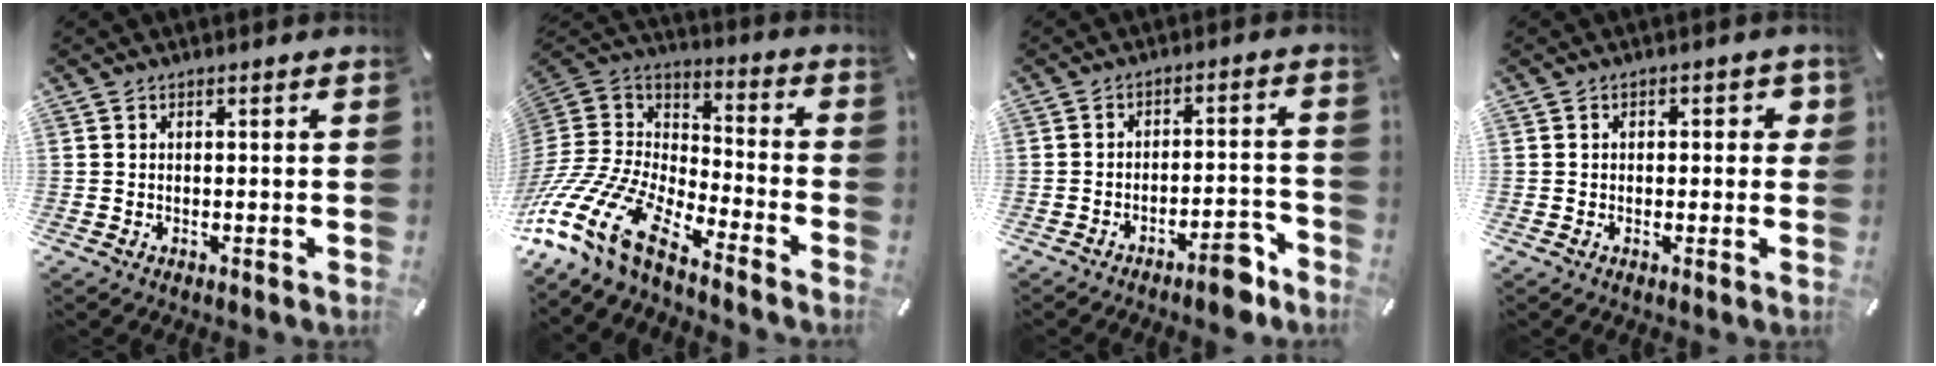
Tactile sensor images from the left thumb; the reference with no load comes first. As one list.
[{"total": 19.7, "force": [-12.9, 8.7, 12.1], "torque": [-0.295, 0.021, -0.240]}, {"total": 7.6, "force": [-5.6, 2.4, 4.6], "torque": [-0.062, 0.032, -0.094]}, {"total": 2.5, "force": [-0.2, 1.9, 1.6], "torque": [-0.005, 0.000, -0.011]}]